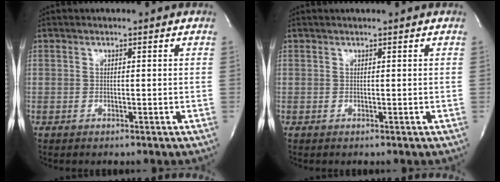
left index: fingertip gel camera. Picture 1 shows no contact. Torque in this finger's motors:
{"motor_torque": [0.20, -0.17, 0.00, 0.02]}